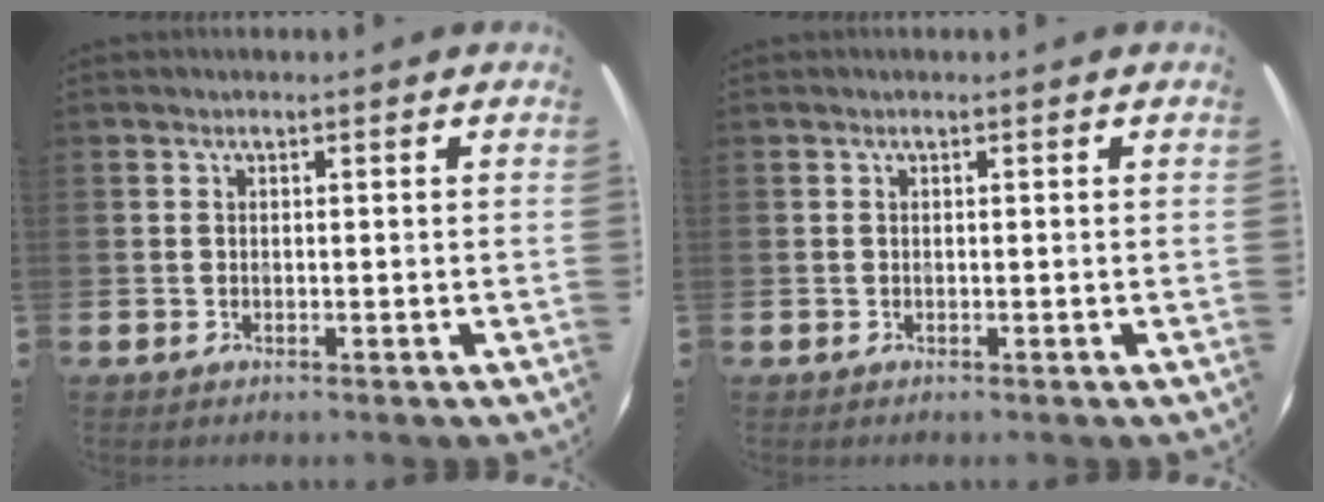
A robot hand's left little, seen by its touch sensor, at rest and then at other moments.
{"total": 0.0}